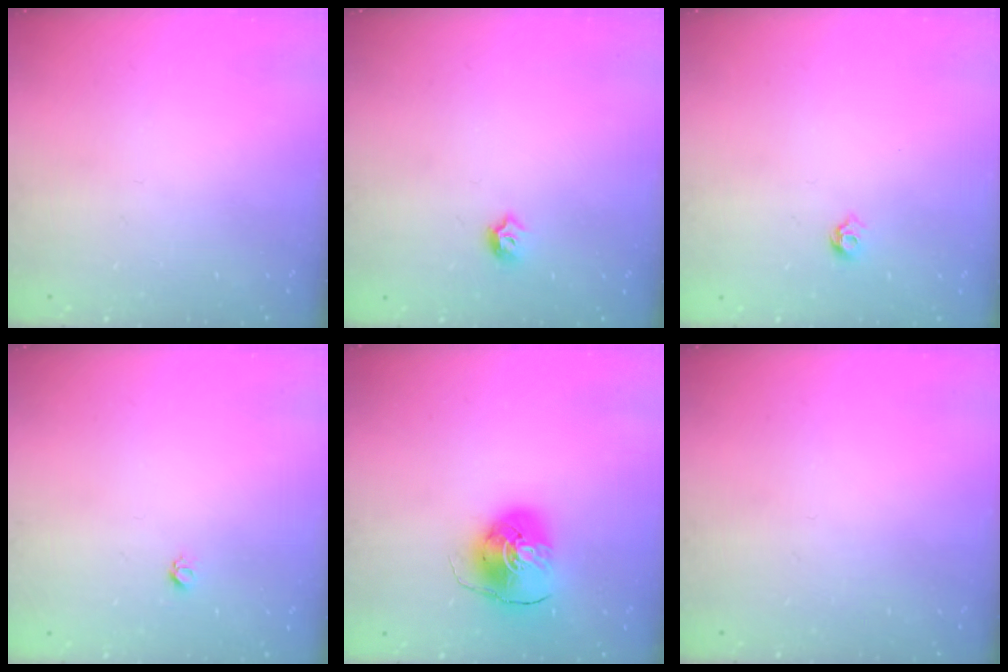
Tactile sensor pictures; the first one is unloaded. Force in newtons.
{"total": 4.9, "press": 4.8, "slide": 0.9}
{"total": 4.4, "press": 4.3, "slide": 0.9}
{"total": 3.0, "press": 2.9, "slide": 0.4}
{"total": 9.3, "press": 9.2, "slide": 1.1}
{"total": 0.0}